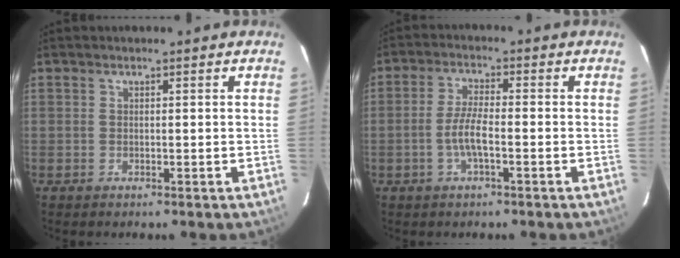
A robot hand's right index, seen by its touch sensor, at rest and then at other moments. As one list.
[{"total": 5.0, "force": [-1.7, 1.0, 4.6], "torque": [-0.096, 0.004, -0.034]}]